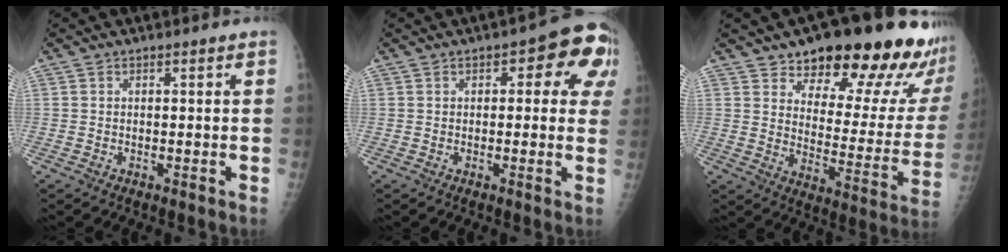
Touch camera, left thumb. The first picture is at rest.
{"total": 10.3, "force": [3.1, 4.9, 8.5], "torque": [-0.053, 0.012, 0.024]}
{"total": 24.7, "force": [18.7, 8.6, 13.6], "torque": [-0.131, -0.102, 0.240]}